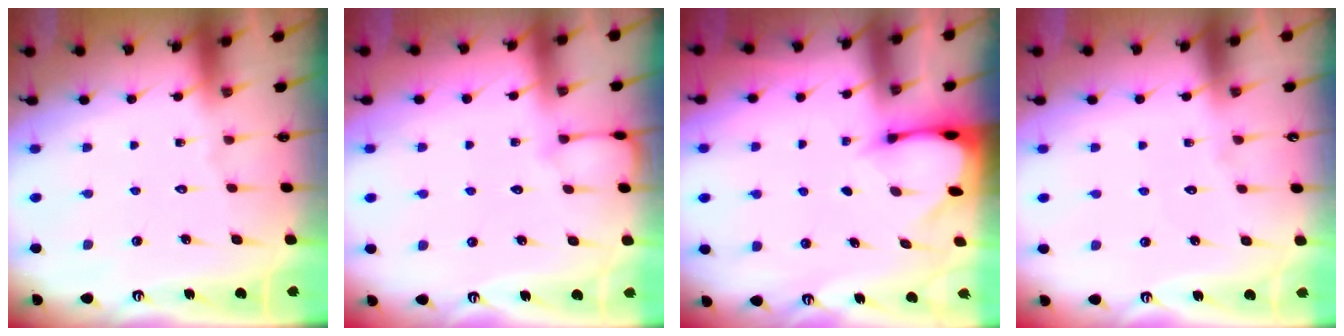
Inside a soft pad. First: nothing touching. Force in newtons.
{"total": 3.2, "press": 3.2, "slide": 0.4}
{"total": 2.3, "press": 2.3, "slide": 0.1}
{"total": 3.9, "press": 3.8, "slide": 0.4}